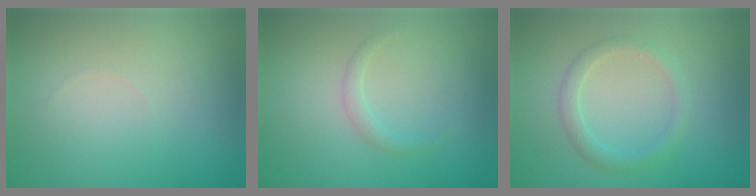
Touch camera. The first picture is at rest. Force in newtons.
{"total": 1.0, "press": 1.0, "slide": 0.1}
{"total": 2.0, "press": 2.0, "slide": 0.2}